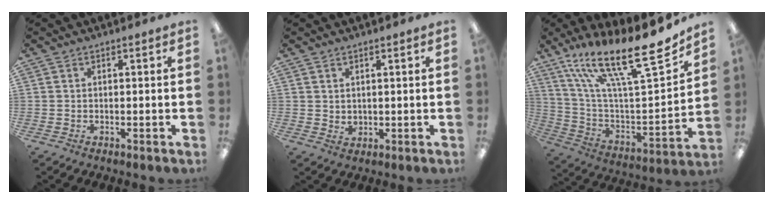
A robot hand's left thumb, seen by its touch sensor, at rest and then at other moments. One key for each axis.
{"total": 1.8, "fx": 1.4, "fy": 1.1, "fz": 0.4, "tx": -0.009, "ty": -0.002, "tz": 0.026}
{"total": 24.3, "fx": 17.8, "fy": 4.5, "fz": 15.9, "tx": -0.276, "ty": -0.120, "tz": 0.293}